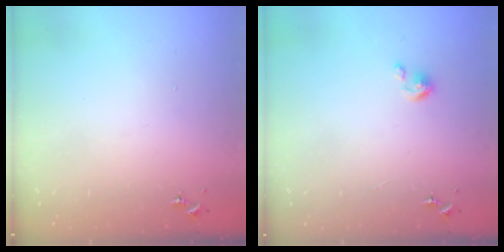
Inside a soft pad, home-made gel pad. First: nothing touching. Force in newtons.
{"total": 3.0, "press": 3.0, "slide": 0.2}